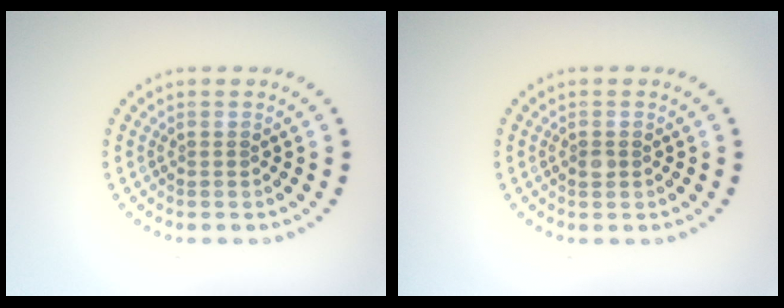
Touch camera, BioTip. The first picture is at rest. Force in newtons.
{"total": 0.8, "press": 0.8, "slide": 0.0}